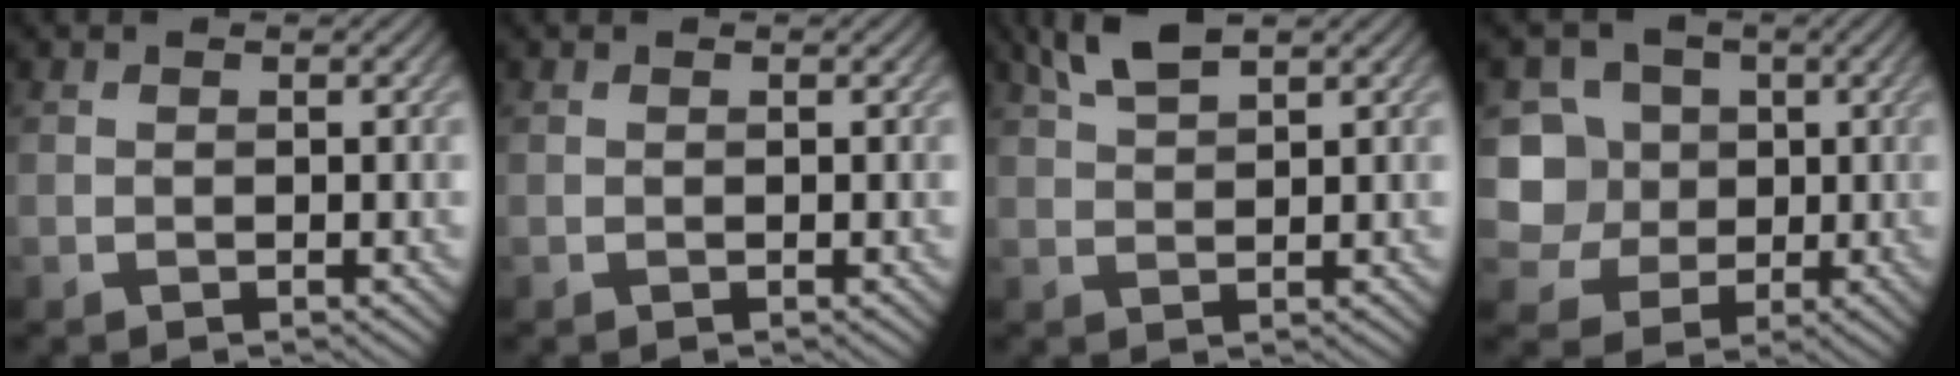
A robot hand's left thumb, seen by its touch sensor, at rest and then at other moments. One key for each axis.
{"total": 0.0}
{"total": 3.8, "fx": 2.6, "fy": 0.9, "fz": 2.6, "tx": -0.061, "ty": 0.010, "tz": 0.057}
{"total": 8.9, "fx": 0.9, "fy": 8.2, "fz": 3.4, "tx": -0.124, "ty": 0.010, "tz": -0.007}